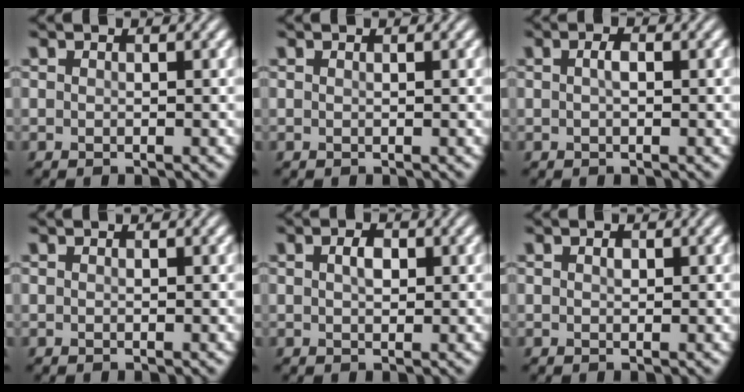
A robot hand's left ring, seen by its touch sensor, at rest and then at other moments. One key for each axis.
{"total": 0.0}
{"total": 1.1, "fx": 0.1, "fy": 0.4, "fz": 1.0, "tx": -0.022, "ty": 0.001, "tz": 0.000}
{"total": 0.0}
{"total": 1.7, "fx": 0.4, "fy": 1.0, "fz": 1.3, "tx": -0.024, "ty": 0.003, "tz": 0.006}
{"total": 0.6, "fx": 0.2, "fy": 0.4, "fz": 0.4, "tx": -0.007, "ty": 0.001, "tz": 0.001}